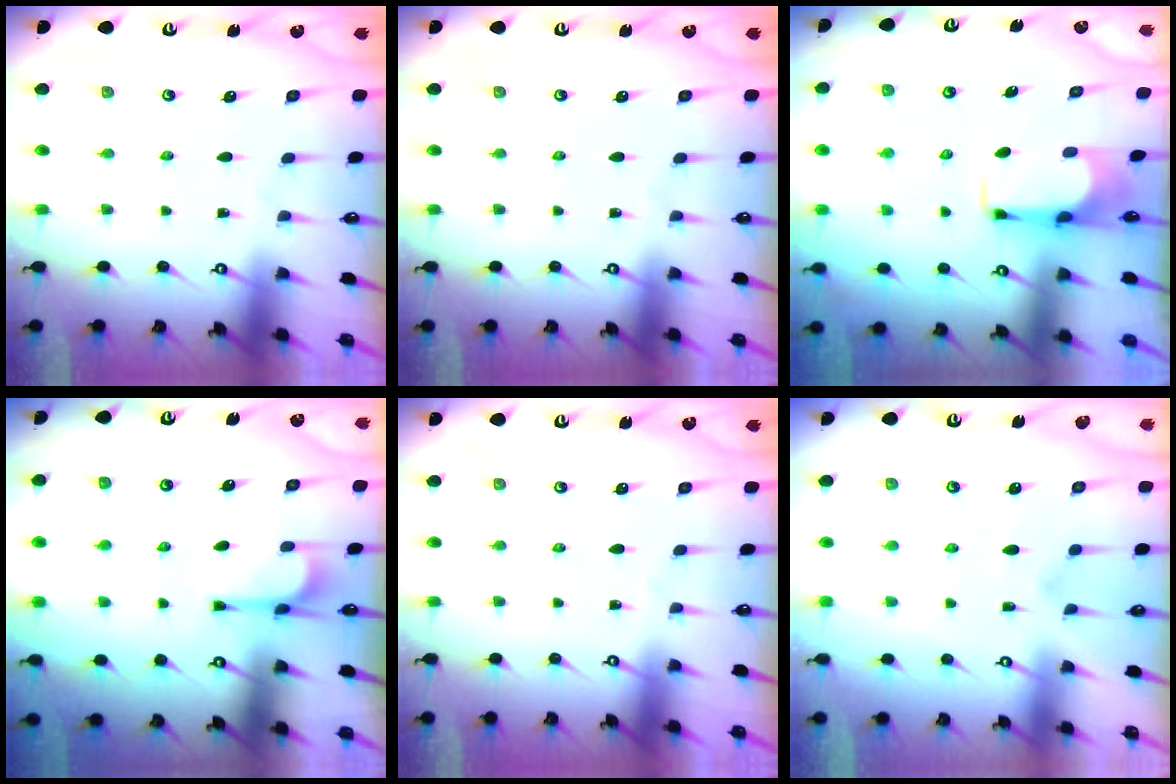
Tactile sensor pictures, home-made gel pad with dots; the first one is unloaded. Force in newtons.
{"total": 0.0}
{"total": 0.0}
{"total": 3.2, "press": 3.2, "slide": 0.7}
{"total": 0.0}
{"total": 1.2, "press": 0.2, "slide": 1.2}